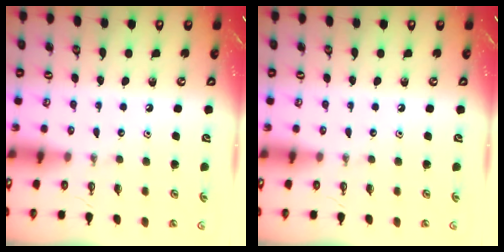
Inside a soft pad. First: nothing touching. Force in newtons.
{"total": 0.0}